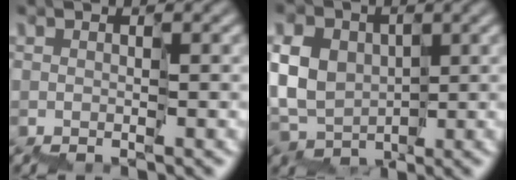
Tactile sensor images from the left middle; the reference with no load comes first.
{"total": 6.9, "force": [1.1, 5.7, 3.7], "torque": [-0.065, 0.025, -0.008]}